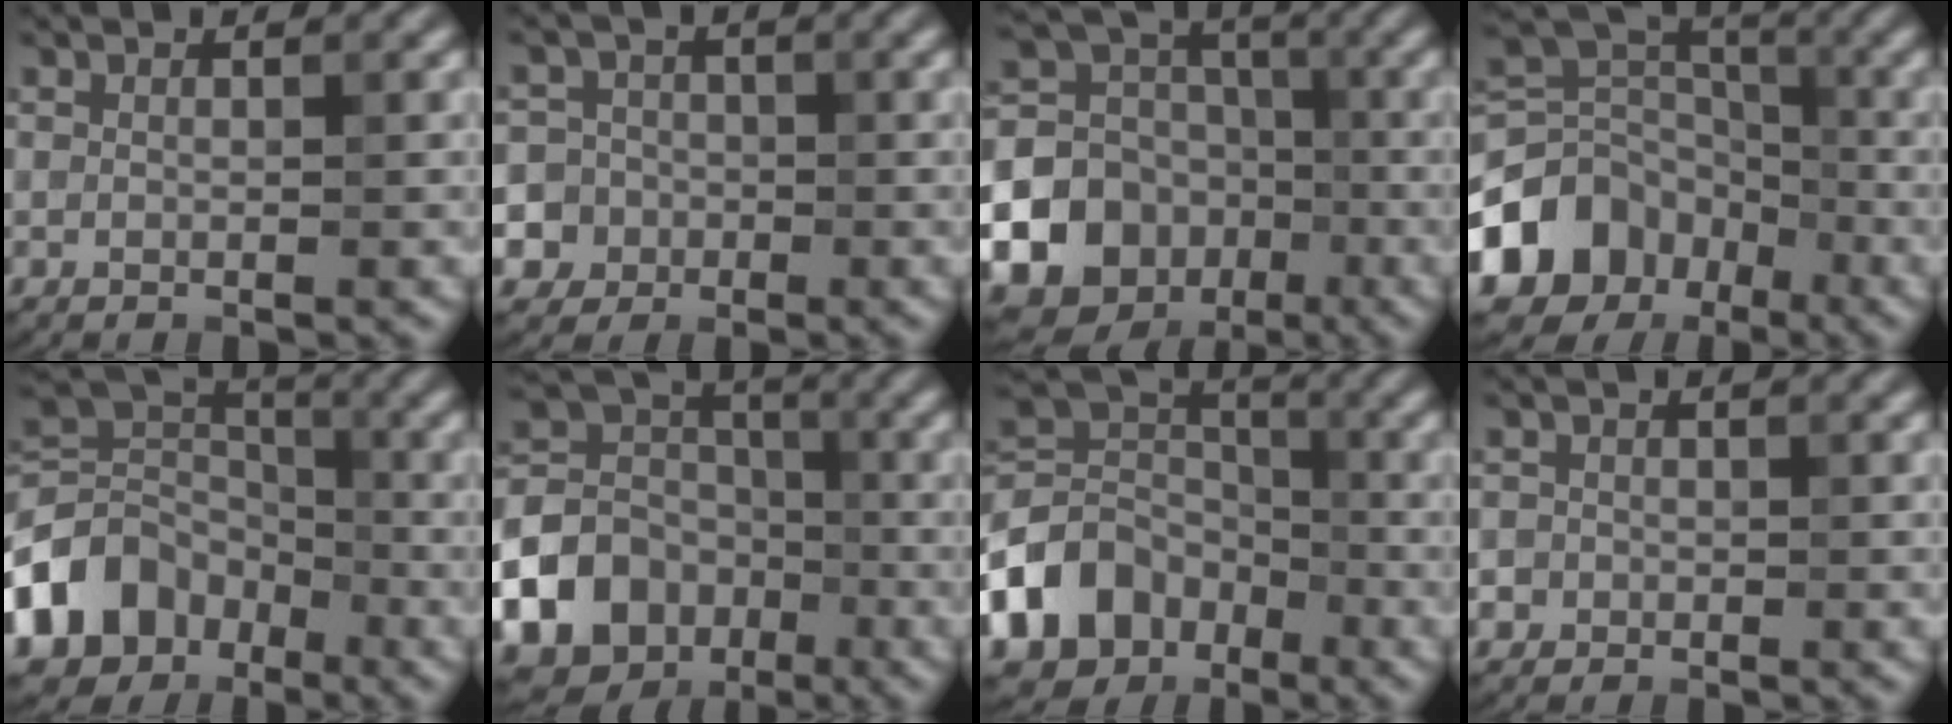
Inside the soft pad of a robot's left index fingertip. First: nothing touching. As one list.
[{"total": 8.9, "force": [-1.8, 8.3, 2.5], "torque": [-0.054, 0.019, -0.058]}, {"total": 16.1, "force": [-4.8, 14.5, 5.3], "torque": [-0.148, -0.014, -0.096]}, {"total": 12.7, "force": [-6.3, 9.9, 4.8], "torque": [-0.126, -0.005, -0.114]}, {"total": 9.7, "force": [-4.6, 7.3, 4.4], "torque": [-0.101, 0.009, -0.102]}, {"total": 15.1, "force": [-6.0, 12.7, 5.6], "torque": [-0.142, -0.014, -0.117]}, {"total": 10.9, "force": [-5.1, 8.3, 4.9], "torque": [-0.123, 0.005, -0.103]}, {"total": 2.3, "force": [-0.4, 2.3, 0.4], "torque": [0.016, 0.016, -0.025]}]